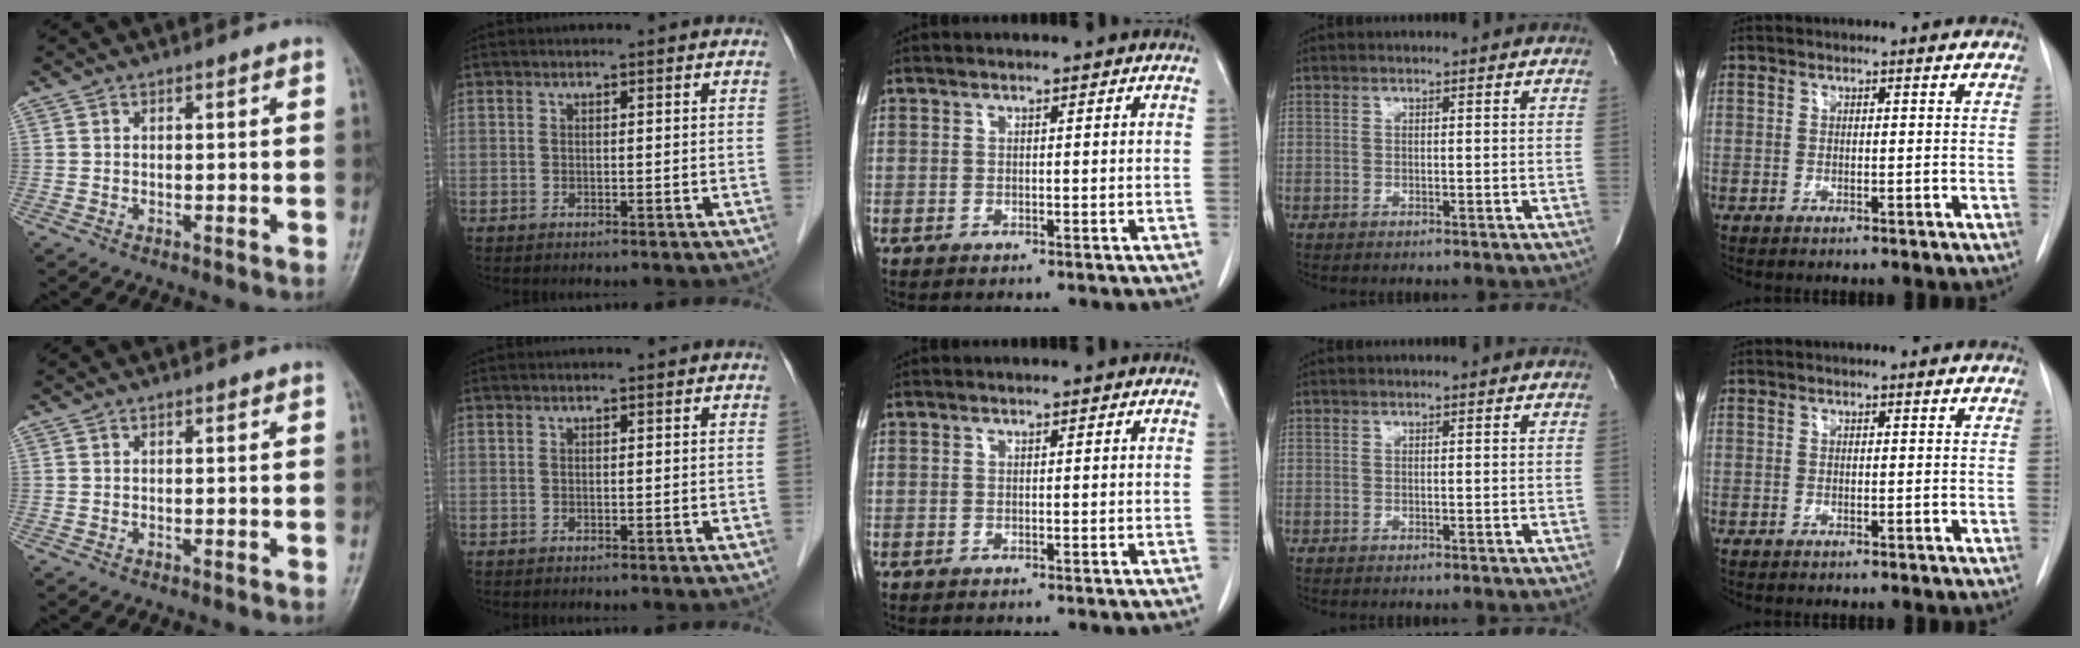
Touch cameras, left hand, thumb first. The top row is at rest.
{}